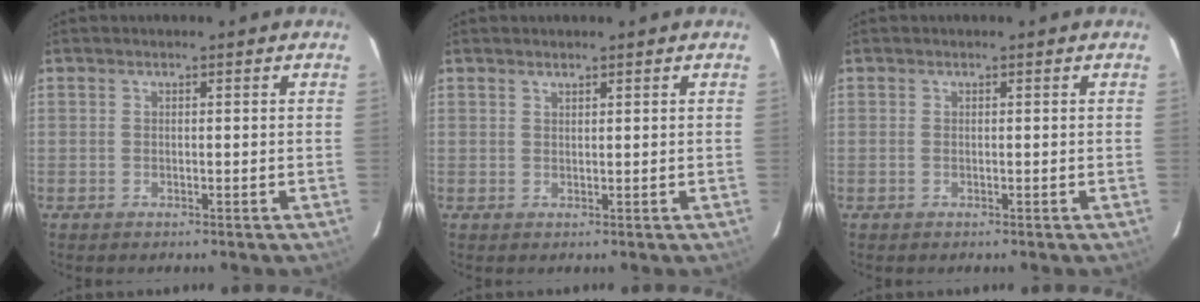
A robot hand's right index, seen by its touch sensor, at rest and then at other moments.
{"total": 0.8, "force": [0.7, 0.2, 0.2], "torque": [-0.004, 0.000, 0.013]}
{"total": 0.6, "force": [-0.2, 0.3, 0.4], "torque": [-0.009, 0.000, -0.005]}